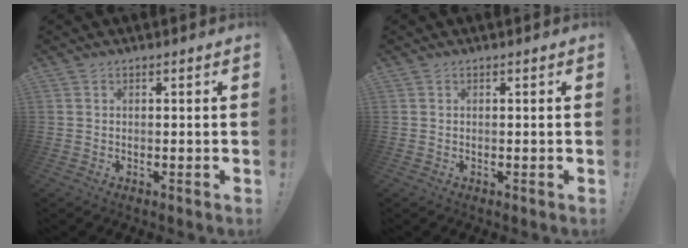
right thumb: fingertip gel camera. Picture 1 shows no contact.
{"total": 0.0}